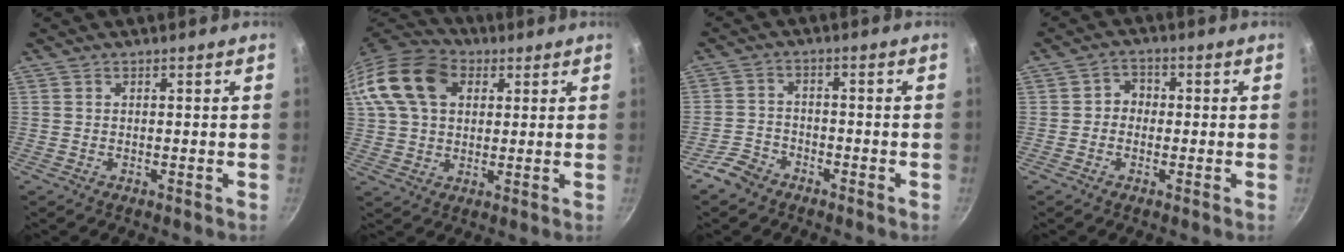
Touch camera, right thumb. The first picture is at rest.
{"total": 18.2, "force": [5.9, 12.7, 11.6], "torque": [-0.228, 0.021, 0.095]}
{"total": 4.6, "force": [-3.5, 2.8, 1.3], "torque": [-0.022, 0.037, -0.067]}
{"total": 3.3, "force": [-0.4, 2.9, 1.4], "torque": [-0.001, 0.011, -0.016]}